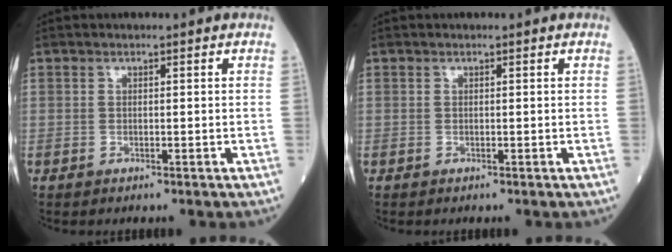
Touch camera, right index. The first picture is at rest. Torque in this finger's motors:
{"motor_torque": [0.27, 0.05, 0.00, -0.01]}